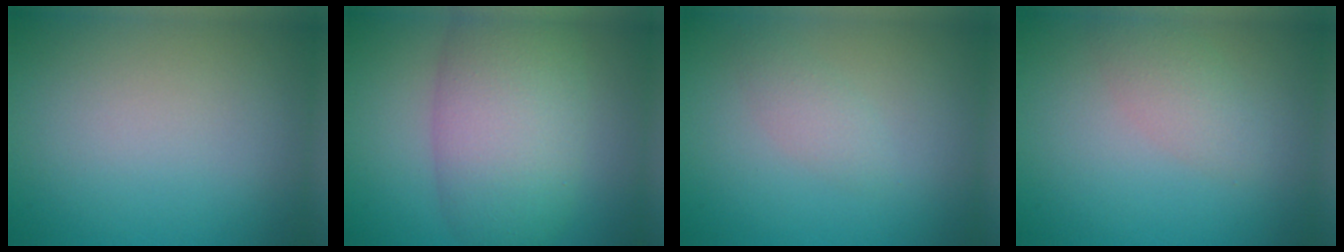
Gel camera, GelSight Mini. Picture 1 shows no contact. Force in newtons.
{"total": 8.9, "press": 8.9, "slide": 0.3}
{"total": 1.5, "press": 1.5, "slide": 0.1}
{"total": 2.3, "press": 2.3, "slide": 0.0}